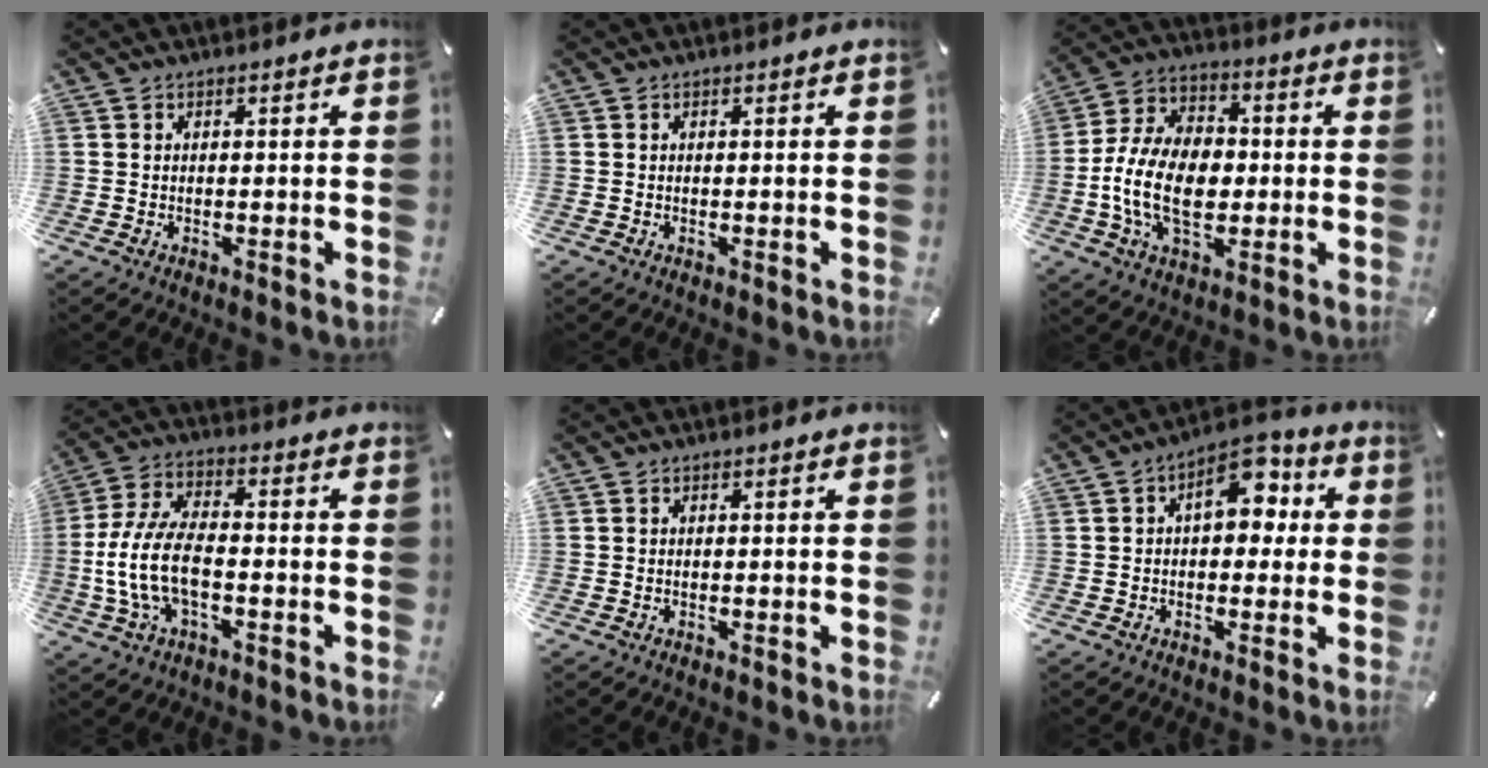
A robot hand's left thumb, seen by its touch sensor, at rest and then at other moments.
{"total": 0.0}
{"total": 15.9, "force": [-2.8, 10.4, 11.7], "torque": [-0.260, 0.010, -0.050]}
{"total": 12.1, "force": [-3.1, 6.1, 10.0], "torque": [-0.219, -0.003, -0.056]}
{"total": 0.0}
{"total": 10.1, "force": [2.4, 6.2, 7.6], "torque": [-0.092, -0.004, 0.033]}